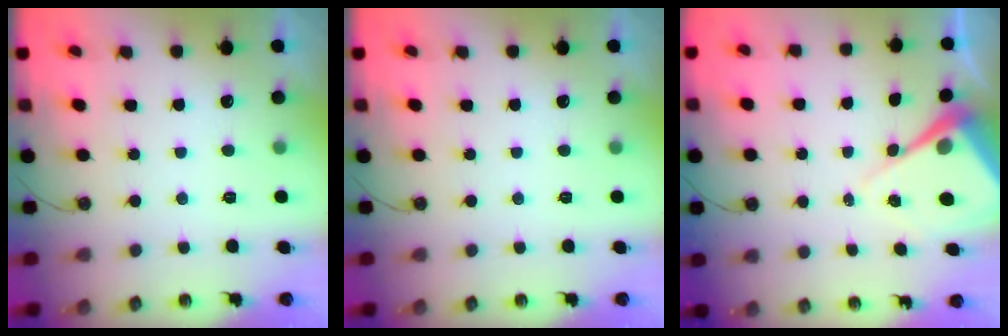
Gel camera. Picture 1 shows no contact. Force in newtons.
{"total": 0.0}
{"total": 8.5, "press": 8.5, "slide": 0.6}